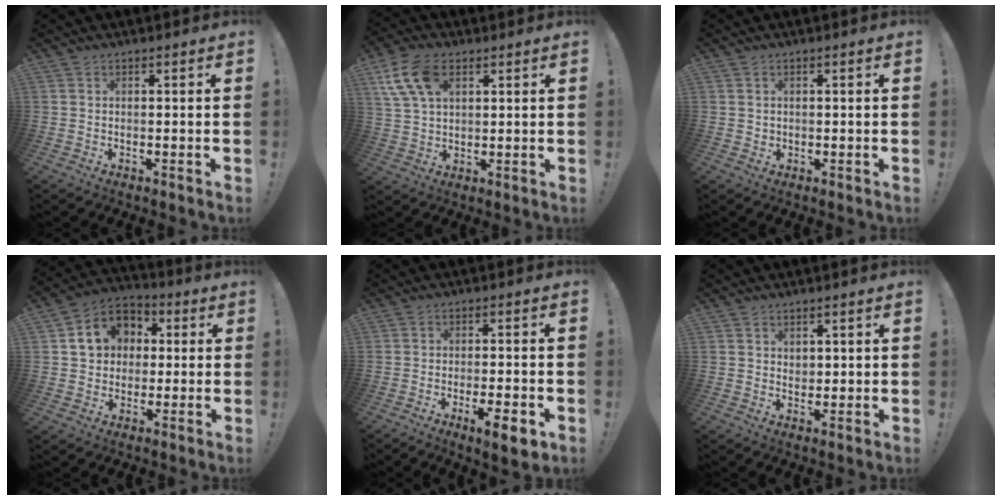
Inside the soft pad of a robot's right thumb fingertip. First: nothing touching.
{"total": 11.8, "force": [5.1, 7.1, 7.9], "torque": [-0.154, -0.005, 0.098]}
{"total": 1.0, "force": [0.4, 0.9, 0.1], "torque": [0.005, -0.001, 0.006]}
{"total": 11.5, "force": [2.3, 10.2, 4.8], "torque": [-0.070, 0.007, 0.053]}
{"total": 7.3, "force": [-3.4, 1.6, 6.3], "torque": [-0.082, 0.010, -0.051]}
{"total": 2.6, "force": [1.7, 1.9, 0.5], "torque": [0.009, -0.014, 0.027]}